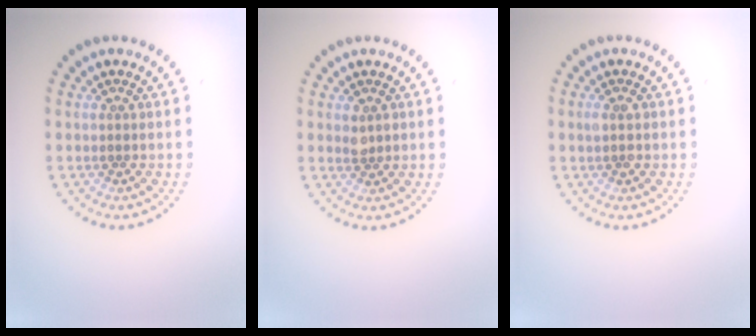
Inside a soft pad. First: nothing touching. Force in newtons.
{"total": 1.1, "press": 1.1, "slide": 0.2}
{"total": 1.0, "press": 1.0, "slide": 0.1}